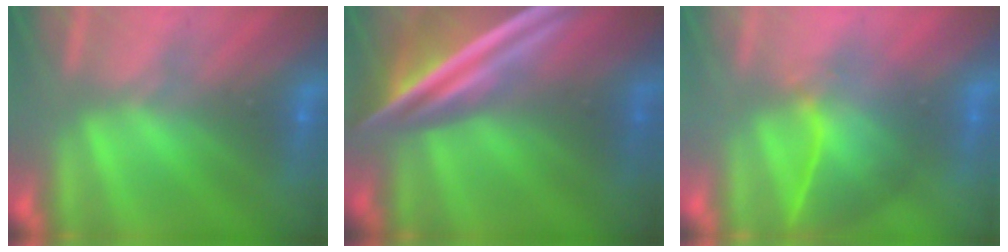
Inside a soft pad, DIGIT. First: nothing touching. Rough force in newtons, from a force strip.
{"total": 7.7}
{"total": 3.6}